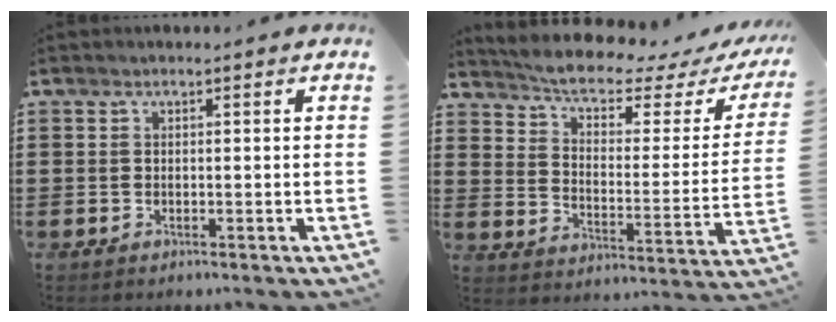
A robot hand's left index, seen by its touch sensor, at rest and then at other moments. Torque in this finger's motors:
{"motor_torque": [2.14, 0.00, 0.47, 0.06]}